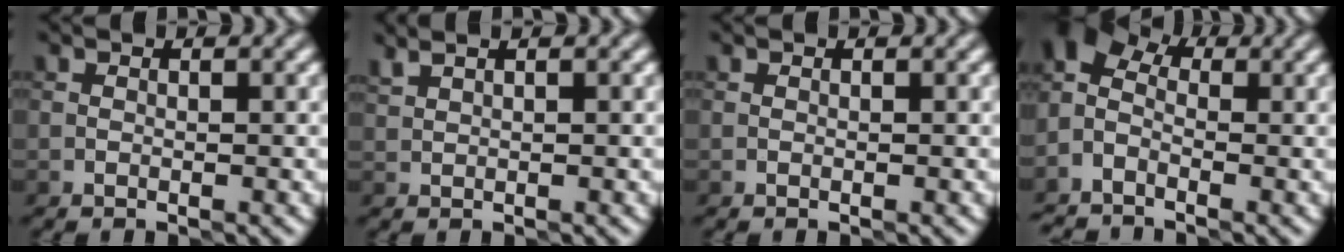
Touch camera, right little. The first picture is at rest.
{"total": 0.9, "force": [0.8, 0.2, 0.2], "torque": [-0.004, 0.004, 0.017]}
{"total": 0.0}
{"total": 4.6, "force": [-2.0, 3.0, 2.9], "torque": [-0.067, 0.005, -0.055]}